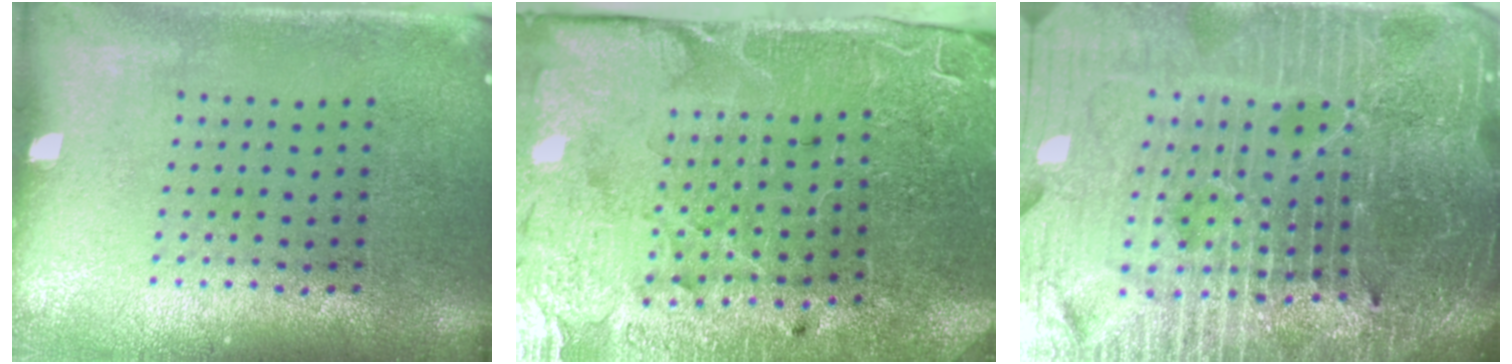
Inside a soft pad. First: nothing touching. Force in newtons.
{"total": 3.5, "press": 3.4, "slide": 0.7}
{"total": 6.9, "press": 6.0, "slide": 3.3}